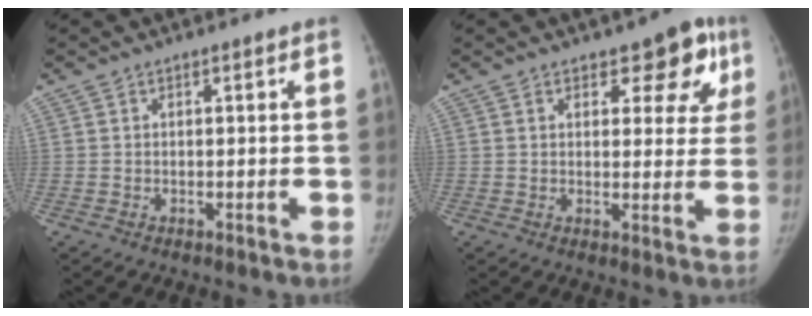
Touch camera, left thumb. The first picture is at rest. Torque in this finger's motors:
{"motor_torque": [-0.05, 0.19, -0.02, 0.54, -0.05]}